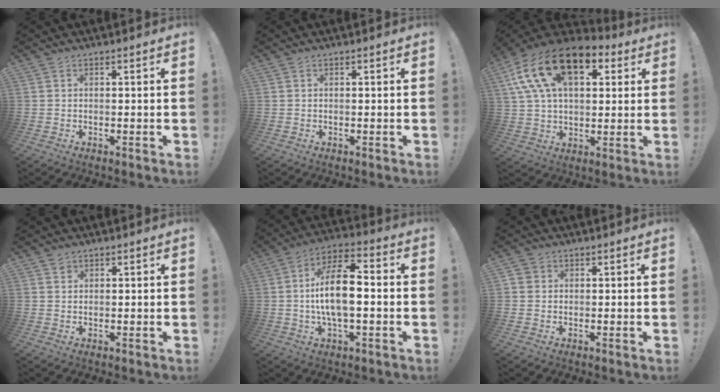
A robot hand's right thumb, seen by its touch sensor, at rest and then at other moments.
{"total": 0.0}
{"total": 21.4, "force": [9.5, 12.2, 14.8], "torque": [-0.263, -0.034, 0.168]}
{"total": 1.0, "force": [0.7, 0.7, 0.2], "torque": [0.000, -0.001, 0.014]}
{"total": 13.7, "force": [-0.8, 5.6, 12.4], "torque": [-0.230, 0.011, -0.020]}
{"total": 1.7, "force": [0.6, 1.6, 0.4], "torque": [-0.017, 0.006, 0.012]}